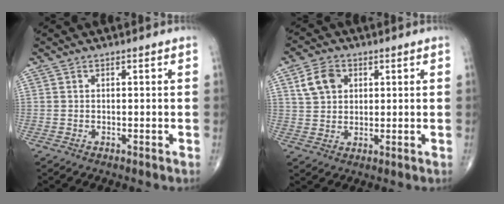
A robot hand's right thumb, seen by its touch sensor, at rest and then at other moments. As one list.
[{"total": 6.5, "force": [2.4, 4.9, 3.5], "torque": [-0.048, -0.002, 0.044]}]